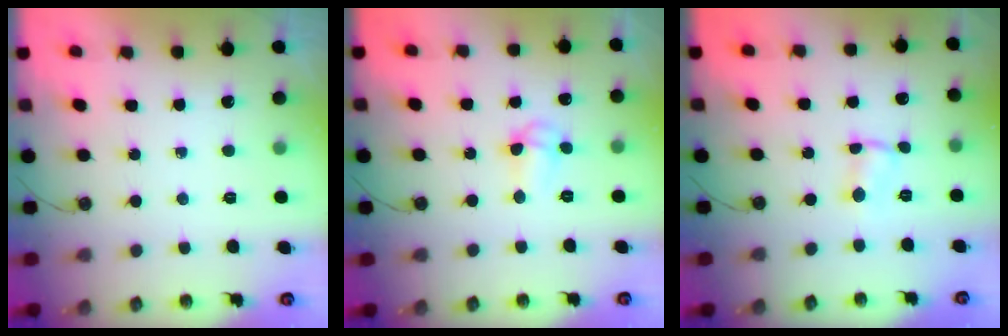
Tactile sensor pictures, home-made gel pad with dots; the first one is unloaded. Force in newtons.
{"total": 6.0, "press": 4.8, "slide": 3.6}
{"total": 3.1, "press": 1.2, "slide": 2.9}